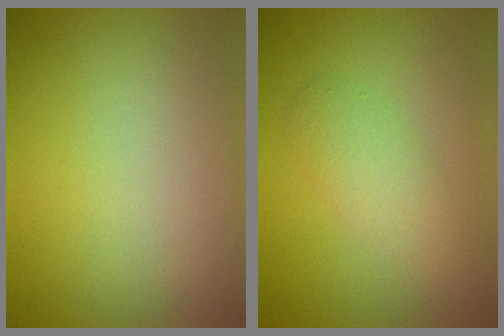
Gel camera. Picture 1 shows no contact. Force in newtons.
{"total": 2.6, "press": 2.6, "slide": 0.2}